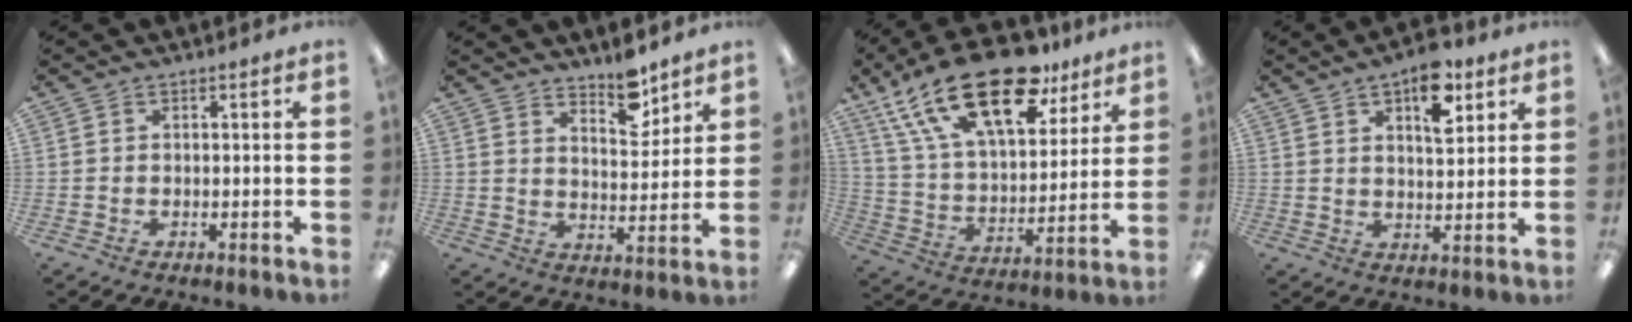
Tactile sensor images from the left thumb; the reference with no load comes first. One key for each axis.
{"total": 8.3, "fx": 7.0, "fy": 3.0, "fz": 3.4, "tx": -0.031, "ty": -0.052, "tz": 0.119}
{"total": 26.0, "fx": 16.4, "fy": 11.8, "fz": 16.4, "tx": -0.288, "ty": -0.085, "tz": 0.285}
{"total": 10.5, "fx": 5.9, "fy": 4.7, "fz": 7.3, "tx": -0.096, "ty": -0.027, "tz": 0.096}